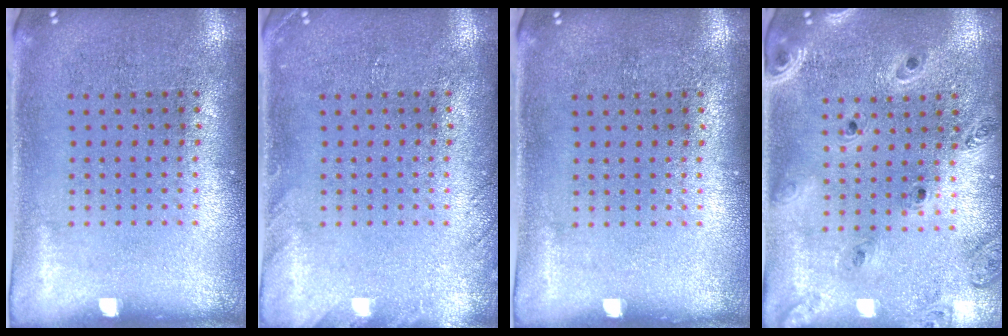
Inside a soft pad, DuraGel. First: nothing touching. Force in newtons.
{"total": 1.2, "press": 1.2, "slide": 0.1}
{"total": 0.0}
{"total": 1.4, "press": 1.3, "slide": 0.2}